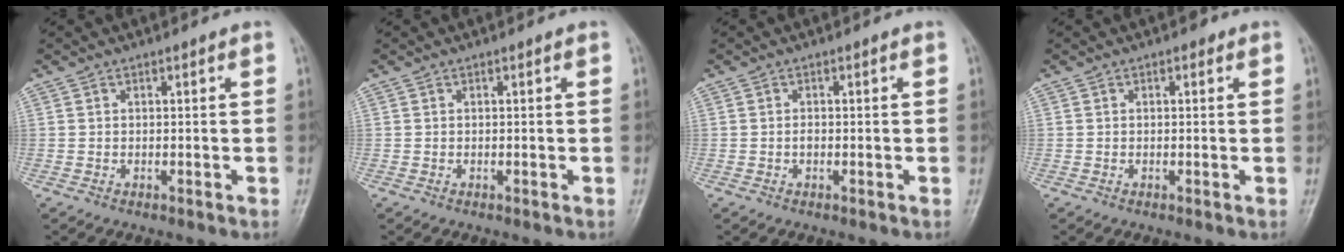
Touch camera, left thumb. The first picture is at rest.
{"total": 0.0}
{"total": 0.6, "force": [-0.1, 0.4, 0.5], "torque": [-0.007, 0.001, -0.004]}
{"total": 0.8, "force": [0.4, 0.5, 0.4], "torque": [0.000, 0.000, 0.000]}